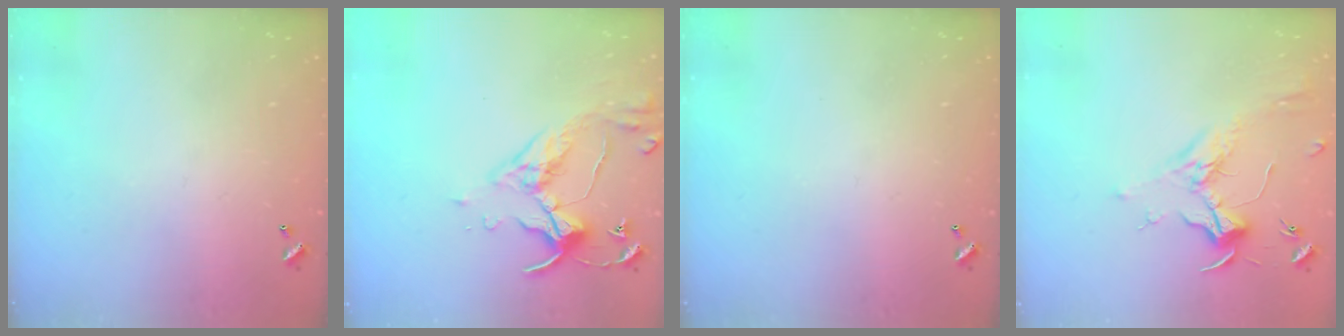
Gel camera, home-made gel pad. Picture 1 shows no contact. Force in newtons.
{"total": 4.8, "press": 4.7, "slide": 1.0}
{"total": 0.0}
{"total": 1.7, "press": 1.5, "slide": 0.8}